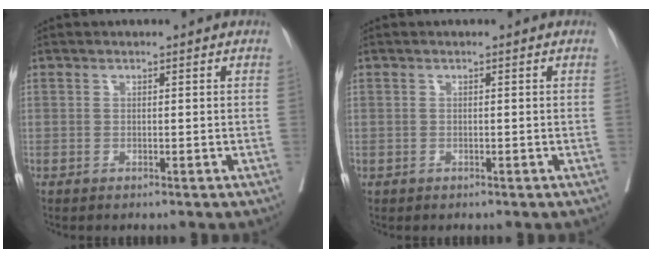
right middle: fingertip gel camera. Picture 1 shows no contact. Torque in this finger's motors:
{"motor_torque": [0.36, -0.30, 0.05, 0.02]}